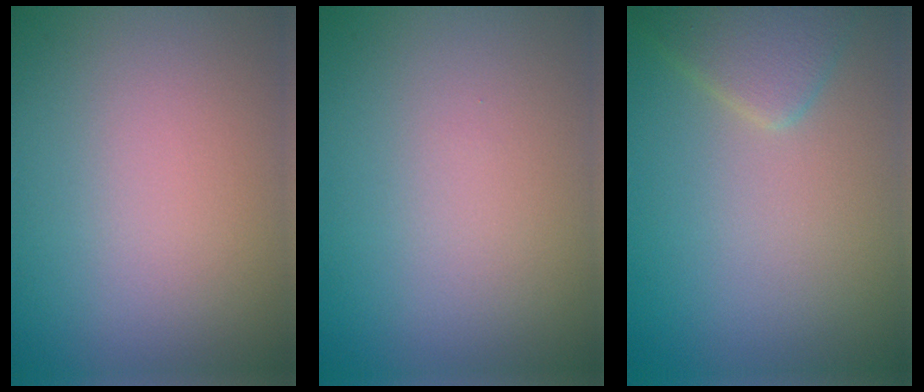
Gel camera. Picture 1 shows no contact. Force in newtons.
{"total": 0.0}
{"total": 2.7, "press": 2.7, "slide": 0.2}